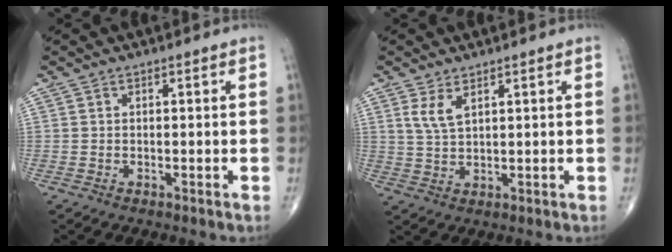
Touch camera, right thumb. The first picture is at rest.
{"total": 3.8, "force": [2.1, 1.4, 2.9], "torque": [-0.060, -0.009, 0.048]}